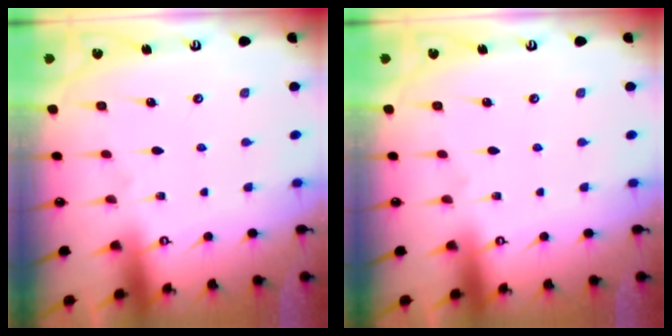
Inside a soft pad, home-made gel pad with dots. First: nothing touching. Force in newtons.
{"total": 0.0}